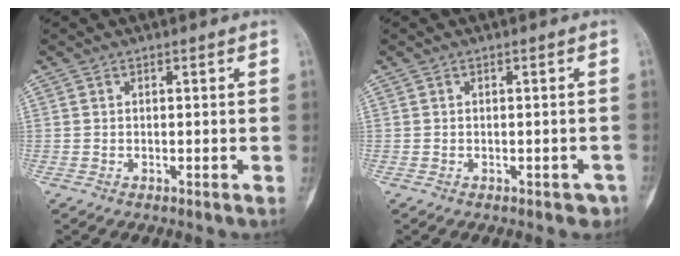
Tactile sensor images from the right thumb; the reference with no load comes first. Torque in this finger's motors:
{"motor_torque": [0.56, 0.23, 0.21, -0.06, 0.05]}